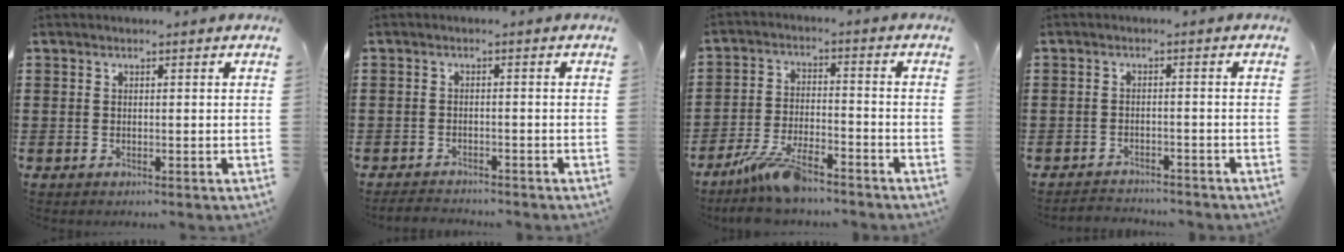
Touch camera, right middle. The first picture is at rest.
{"total": 1.9, "force": [-1.9, 0.2, 0.0], "torque": [-0.008, -0.003, -0.041]}
{"total": 7.8, "force": [-6.3, 1.6, 4.3], "torque": [-0.105, -0.005, -0.122]}
{"total": 2.2, "force": [-2.2, 0.1, 0.0], "torque": [-0.008, -0.003, -0.046]}